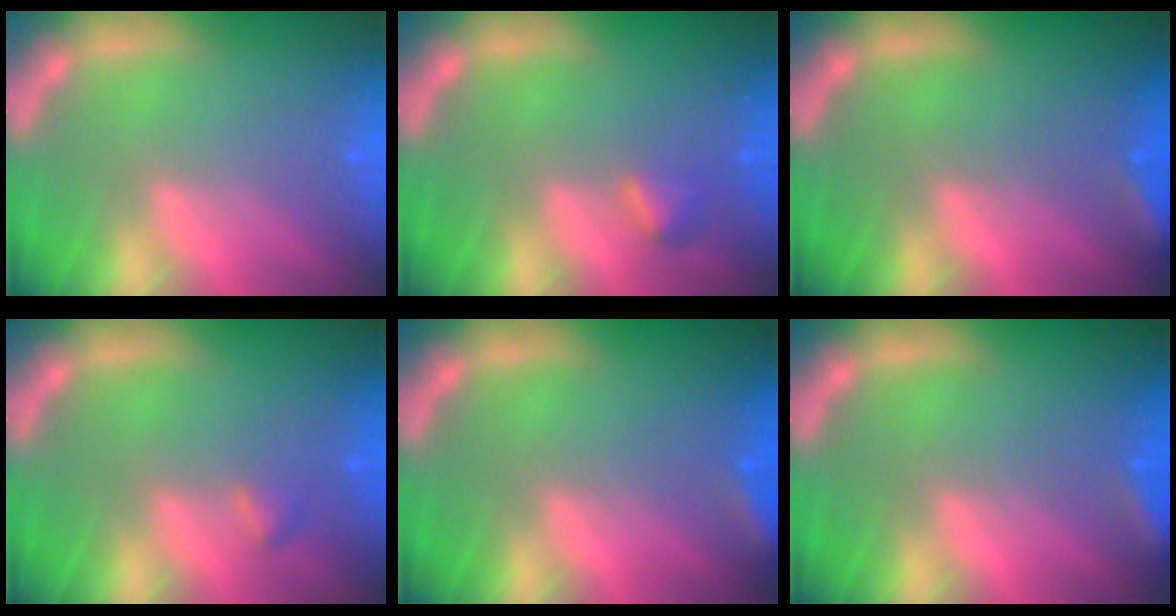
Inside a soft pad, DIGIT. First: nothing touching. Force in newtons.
{"total": 1.4}
{"total": 2.4}
{"total": 0.9}
{"total": 2.4}
{"total": 2.4}